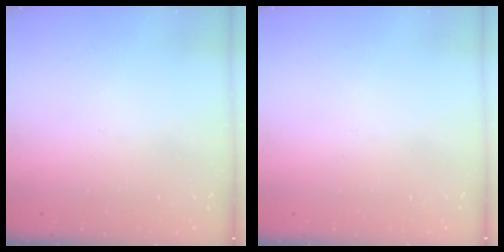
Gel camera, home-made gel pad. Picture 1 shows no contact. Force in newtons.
{"total": 1.8, "press": 1.8, "slide": 0.1}